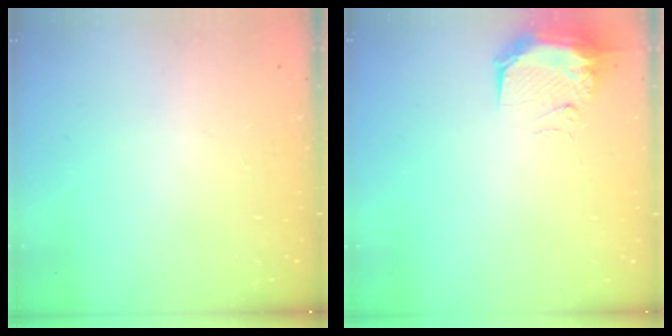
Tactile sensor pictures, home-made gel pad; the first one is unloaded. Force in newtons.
{"total": 11.0, "press": 9.6, "slide": 5.4}